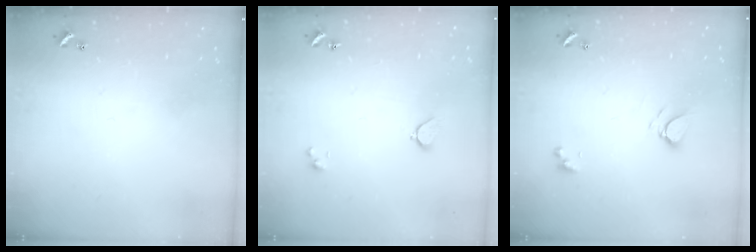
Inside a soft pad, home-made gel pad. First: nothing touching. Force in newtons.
{"total": 2.0, "press": 1.9, "slide": 0.6}
{"total": 4.6, "press": 4.6, "slide": 0.6}